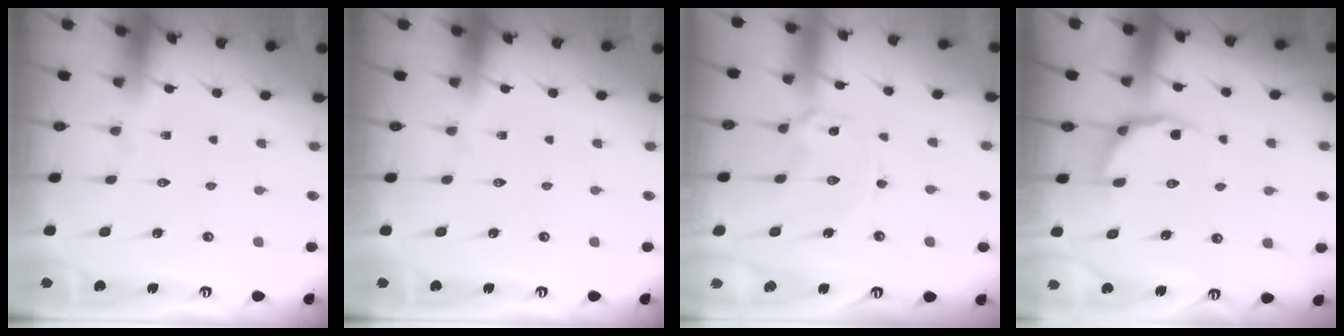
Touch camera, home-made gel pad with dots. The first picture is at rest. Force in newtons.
{"total": 0.0}
{"total": 2.3, "press": 2.3, "slide": 0.4}
{"total": 3.6, "press": 2.7, "slide": 2.3}